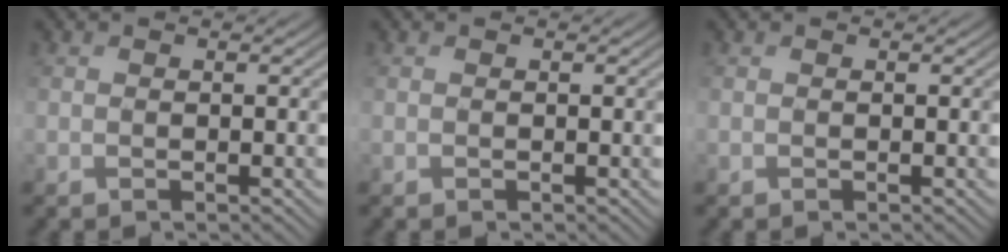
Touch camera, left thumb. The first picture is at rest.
{"total": 0.0}
{"total": 0.0}